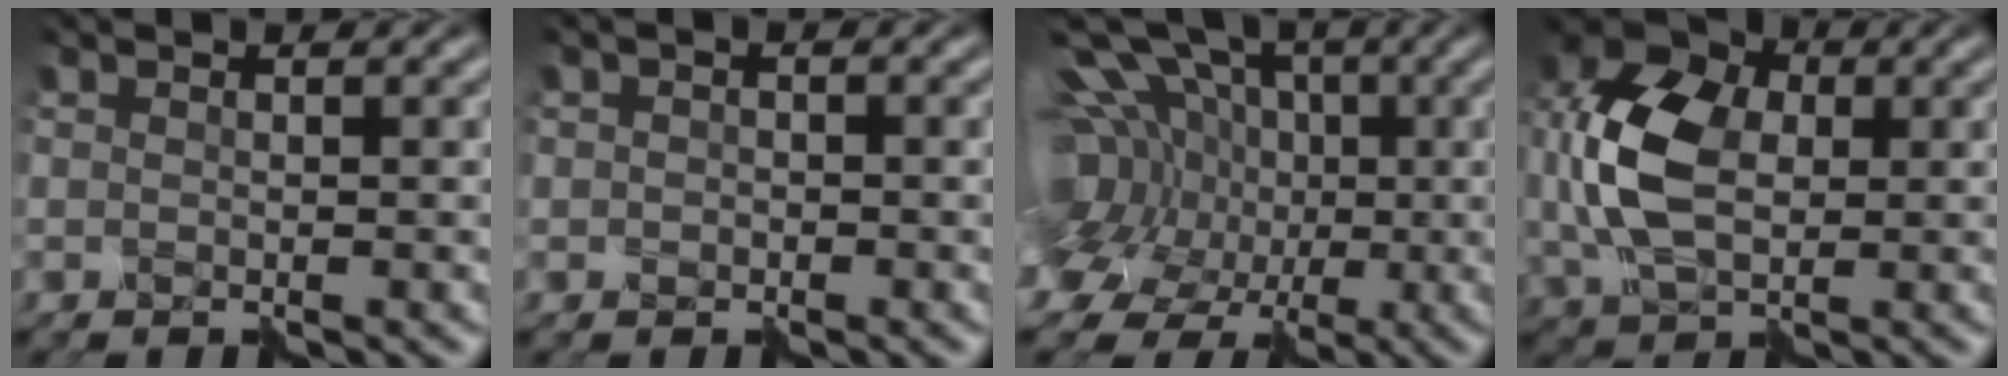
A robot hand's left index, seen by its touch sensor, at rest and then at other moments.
{"total": 0.6, "force": [-0.3, 0.6, 0.0], "torque": [0.005, -0.004, -0.007]}
{"total": 13.9, "force": [1.4, 10.8, 8.7], "torque": [-0.172, 0.011, 0.006]}
{"total": 9.1, "force": [0.6, 6.2, 6.6], "torque": [-0.158, 0.007, 0.005]}